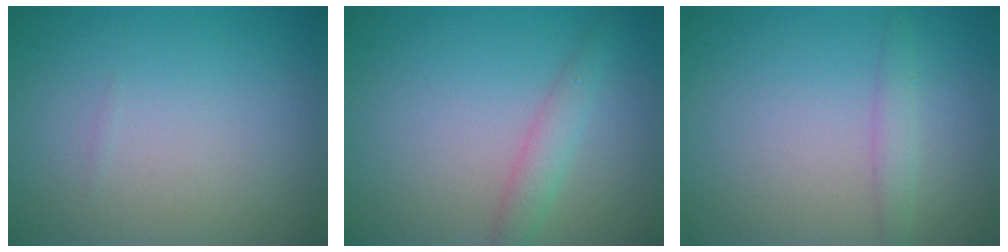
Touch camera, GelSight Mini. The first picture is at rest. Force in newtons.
{"total": 1.9, "press": 1.9, "slide": 0.1}
{"total": 1.5, "press": 1.5, "slide": 0.1}